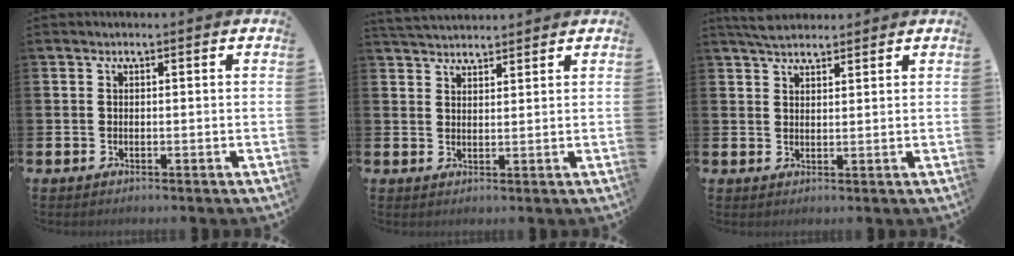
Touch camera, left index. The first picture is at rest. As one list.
[{"total": 3.8, "force": [3.8, 0.6, 0.3], "torque": [-0.010, -0.021, 0.068]}, {"total": 3.7, "force": [3.5, 0.9, 1.0], "torque": [-0.010, -0.014, 0.061]}]